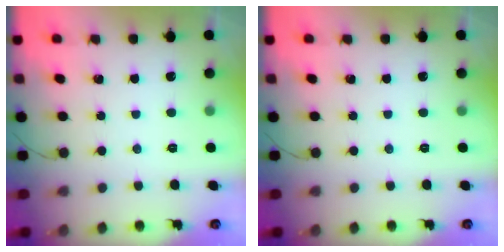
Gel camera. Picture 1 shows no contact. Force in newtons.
{"total": 0.0}